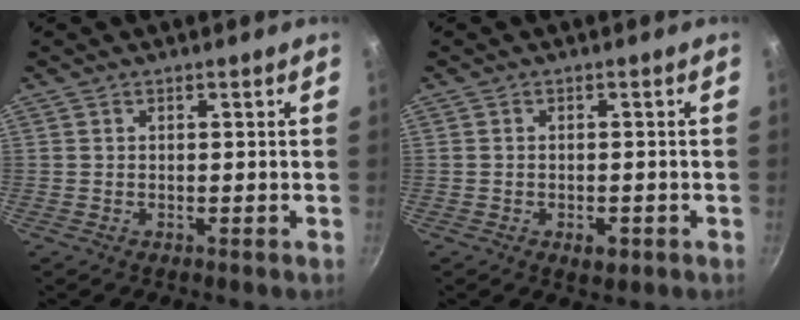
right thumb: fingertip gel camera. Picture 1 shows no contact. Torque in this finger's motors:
{"motor_torque": [-0.18, 0.04, -0.33, -0.05, 0.01]}